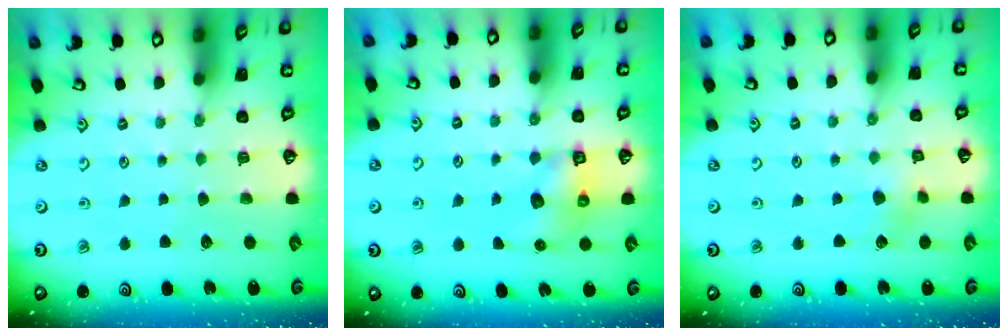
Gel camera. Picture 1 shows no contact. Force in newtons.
{"total": 6.3, "press": 6.3, "slide": 0.7}
{"total": 3.6, "press": 3.6, "slide": 0.4}